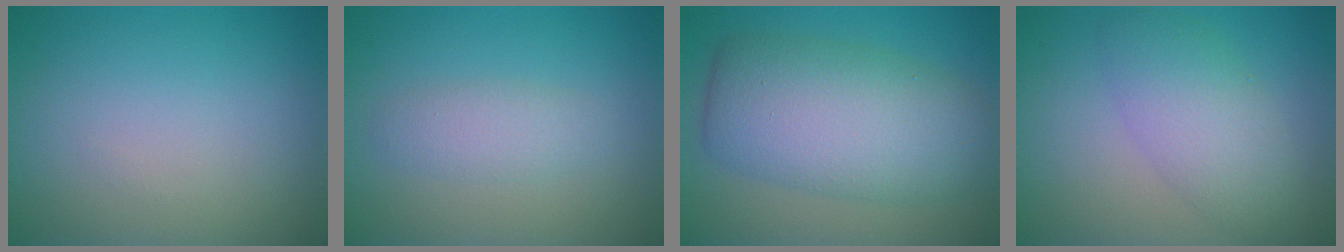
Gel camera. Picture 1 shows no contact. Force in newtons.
{"total": 2.0, "press": 2.0, "slide": 0.1}
{"total": 9.0, "press": 9.0, "slide": 0.2}
{"total": 4.5, "press": 4.5, "slide": 0.2}